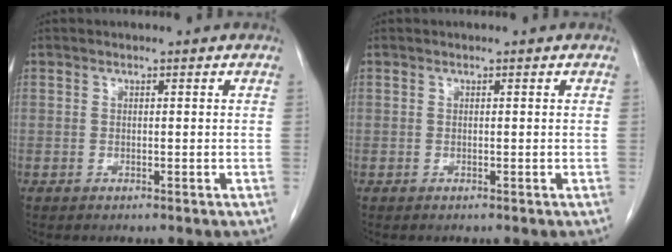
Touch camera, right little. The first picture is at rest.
{"total": 0.0}